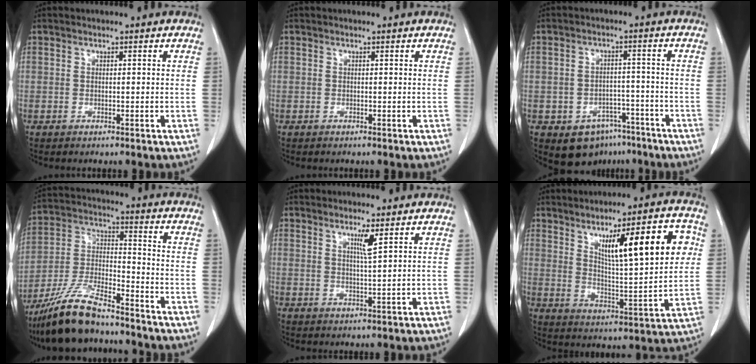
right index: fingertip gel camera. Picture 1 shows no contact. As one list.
[{"total": 0.0}, {"total": 7.4, "force": [-4.6, 5.2, 2.7], "torque": [-0.037, 0.013, -0.058]}, {"total": 13.2, "force": [-10.8, 2.4, 7.3], "torque": [-0.153, -0.014, -0.200]}, {"total": 2.8, "force": [1.5, -0.4, 2.4], "torque": [-0.045, -0.007, 0.028]}, {"total": 16.1, "force": [5.6, 2.7, 14.8], "torque": [-0.220, 0.012, 0.093]}]